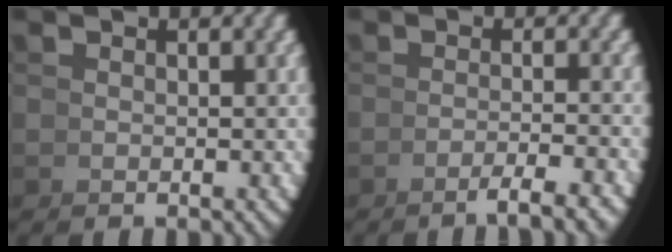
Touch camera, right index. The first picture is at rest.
{"total": 3.2, "force": [-2.2, -0.3, 2.3], "torque": [-0.012, 0.010, -0.043]}